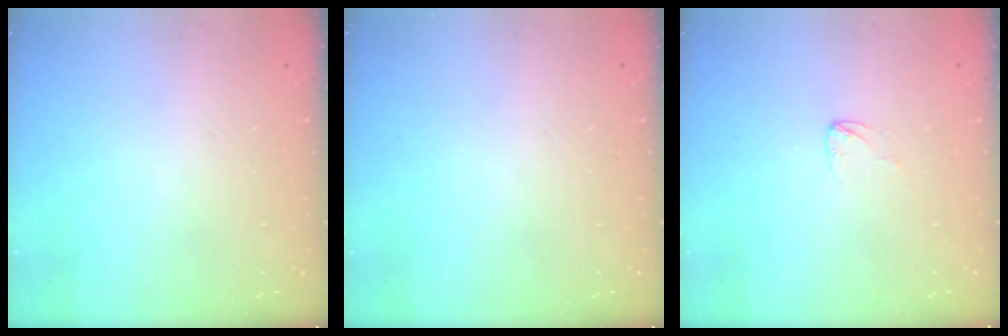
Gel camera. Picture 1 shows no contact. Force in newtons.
{"total": 0.0}
{"total": 3.0, "press": 3.0, "slide": 0.1}